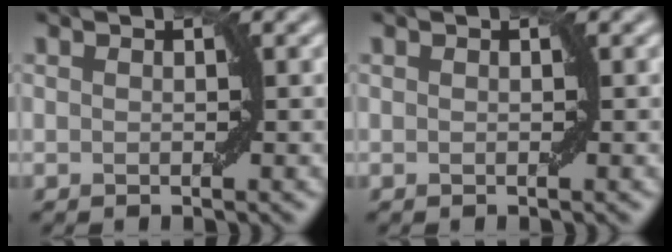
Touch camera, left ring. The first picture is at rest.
{"total": 0.0}